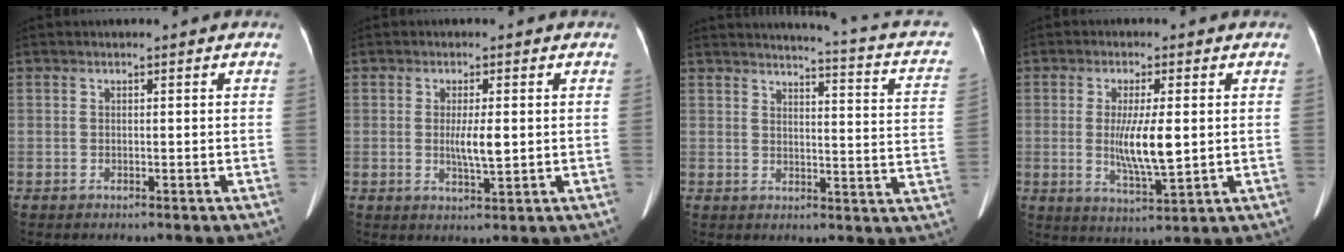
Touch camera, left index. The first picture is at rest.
{"total": 4.0, "force": [0.1, 0.7, 3.9], "torque": [-0.072, -0.005, 0.003]}
{"total": 13.6, "force": [11.0, 1.3, 7.9], "torque": [-0.106, -0.045, 0.099]}
{"total": 7.7, "force": [0.2, 1.3, 7.6], "torque": [-0.144, -0.017, 0.007]}